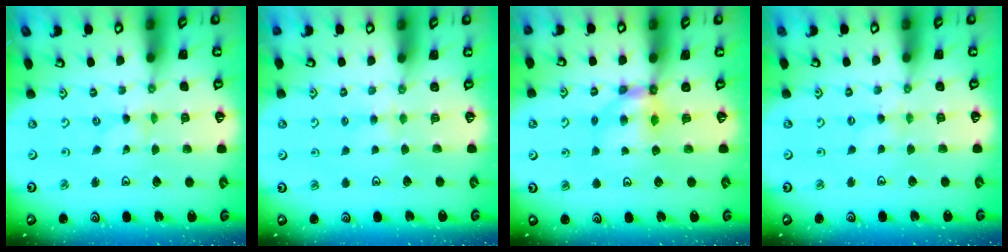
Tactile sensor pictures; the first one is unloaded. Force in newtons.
{"total": 2.1, "press": 2.1, "slide": 0.4}
{"total": 6.1, "press": 6.1, "slide": 0.6}
{"total": 1.8, "press": 1.8, "slide": 0.4}